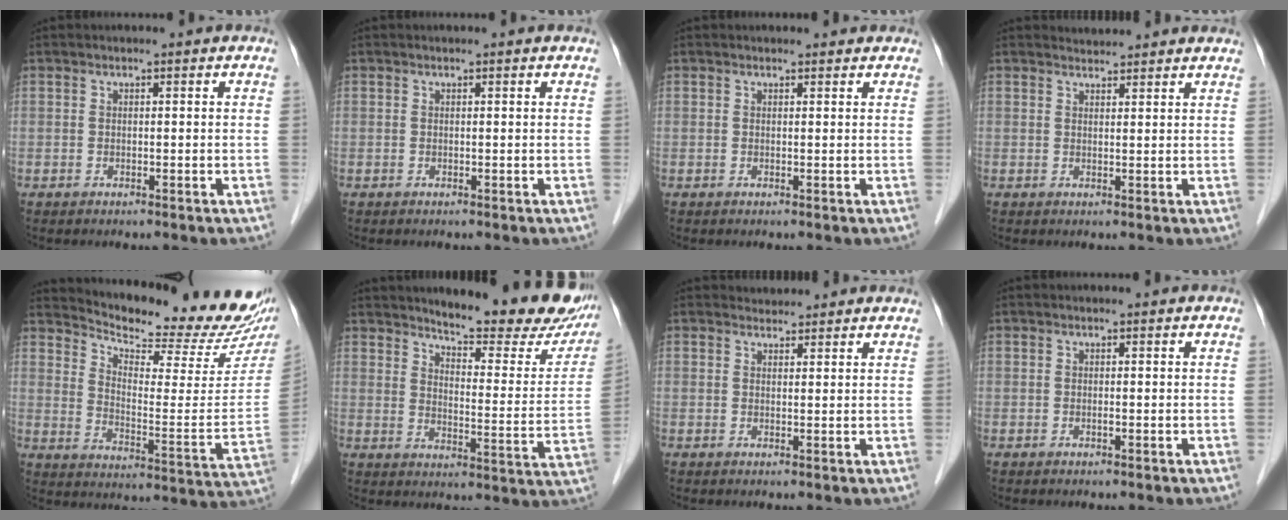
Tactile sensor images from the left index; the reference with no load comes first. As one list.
[{"total": 0.7, "force": [0.7, 0.1, 0.1], "torque": [-0.006, 0.005, 0.002]}, {"total": 2.5, "force": [2.3, 0.9, 0.4], "torque": [-0.005, 0.011, 0.019]}, {"total": 3.3, "force": [3.3, 0.5, -0.1], "torque": [-0.006, 0.013, 0.038]}, {"total": 21.3, "force": [19.8, 2.7, 7.2], "torque": [-0.115, -0.080, 0.258]}, {"total": 19.1, "force": [16.8, 3.6, 8.2], "torque": [-0.096, -0.058, 0.202]}, {"total": 2.4, "force": [2.3, 0.7, -0.3], "torque": [-0.001, 0.011, 0.030]}, {"total": 0.0}]